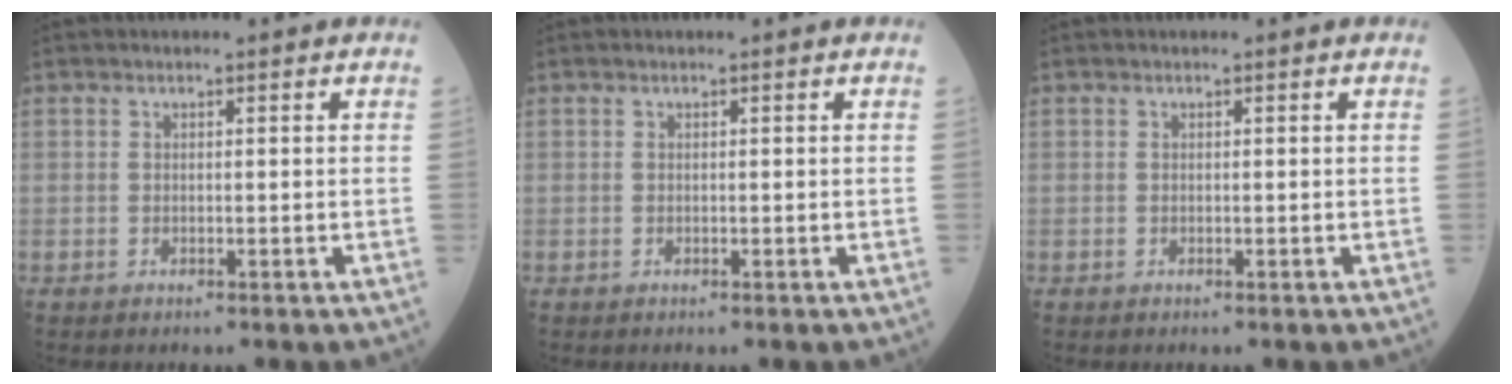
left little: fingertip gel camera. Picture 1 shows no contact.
{"total": 0.0}
{"total": 0.0}